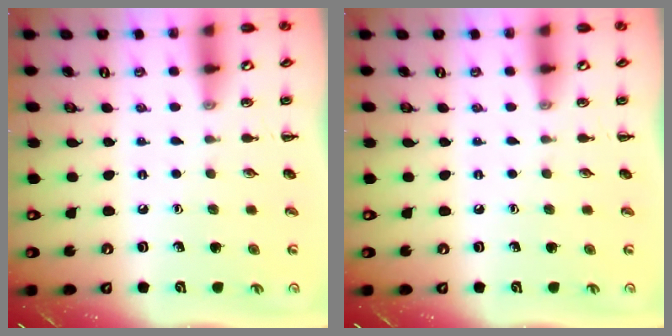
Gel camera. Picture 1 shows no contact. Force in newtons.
{"total": 0.0}